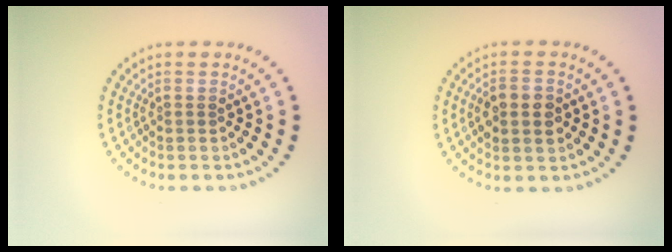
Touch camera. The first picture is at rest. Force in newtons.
{"total": 2.9, "press": 2.9, "slide": 0.0}